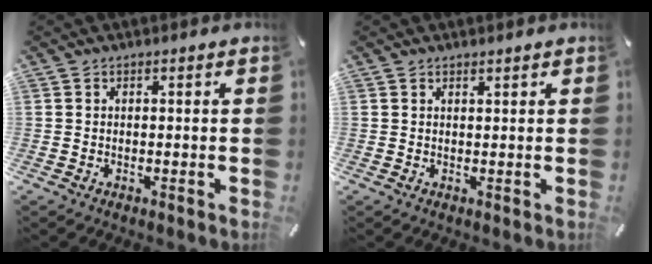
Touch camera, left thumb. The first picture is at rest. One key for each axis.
{"total": 0.8, "fx": 0.8, "fy": 0.0, "fz": 0.1, "tx": -0.003, "ty": -0.004, "tz": 0.016}